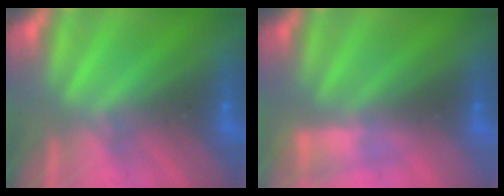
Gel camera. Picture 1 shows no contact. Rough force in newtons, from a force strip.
{"total": 3.0}